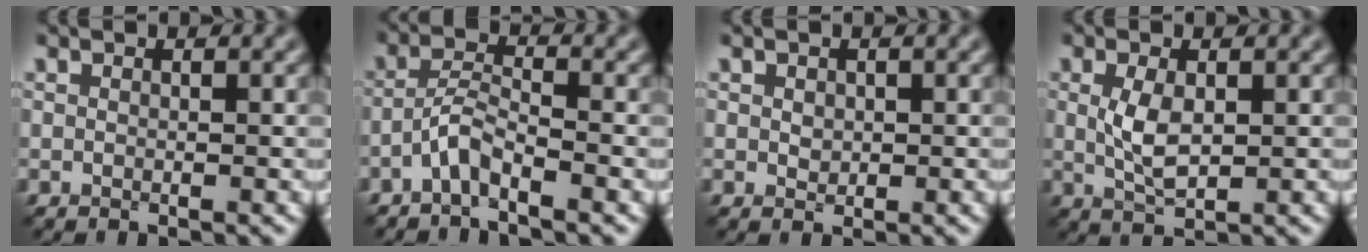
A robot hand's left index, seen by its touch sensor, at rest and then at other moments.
{"total": 2.4, "force": [-1.9, 0.3, 1.5], "torque": [-0.033, 0.011, -0.045]}
{"total": 0.9, "force": [0.1, 0.7, 0.5], "torque": [-0.013, -0.001, 0.003]}
{"total": 3.1, "force": [0.1, 1.4, 2.7], "torque": [-0.068, -0.002, 0.005]}